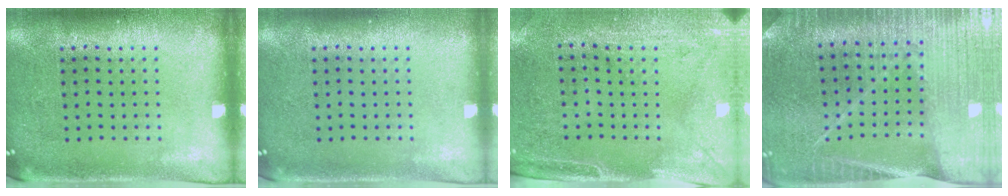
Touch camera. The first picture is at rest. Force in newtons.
{"total": 0.0}
{"total": 3.0, "press": 2.4, "slide": 1.7}
{"total": 3.1, "press": 3.1, "slide": 0.3}